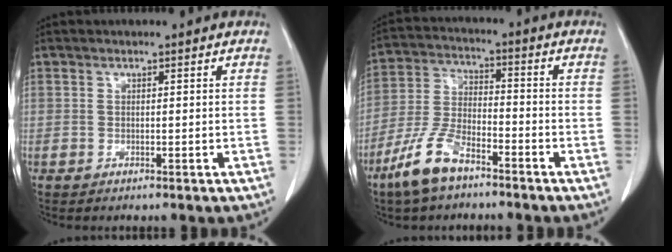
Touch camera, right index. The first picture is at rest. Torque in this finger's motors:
{"motor_torque": [-0.27, -0.50, -0.23, -0.13]}